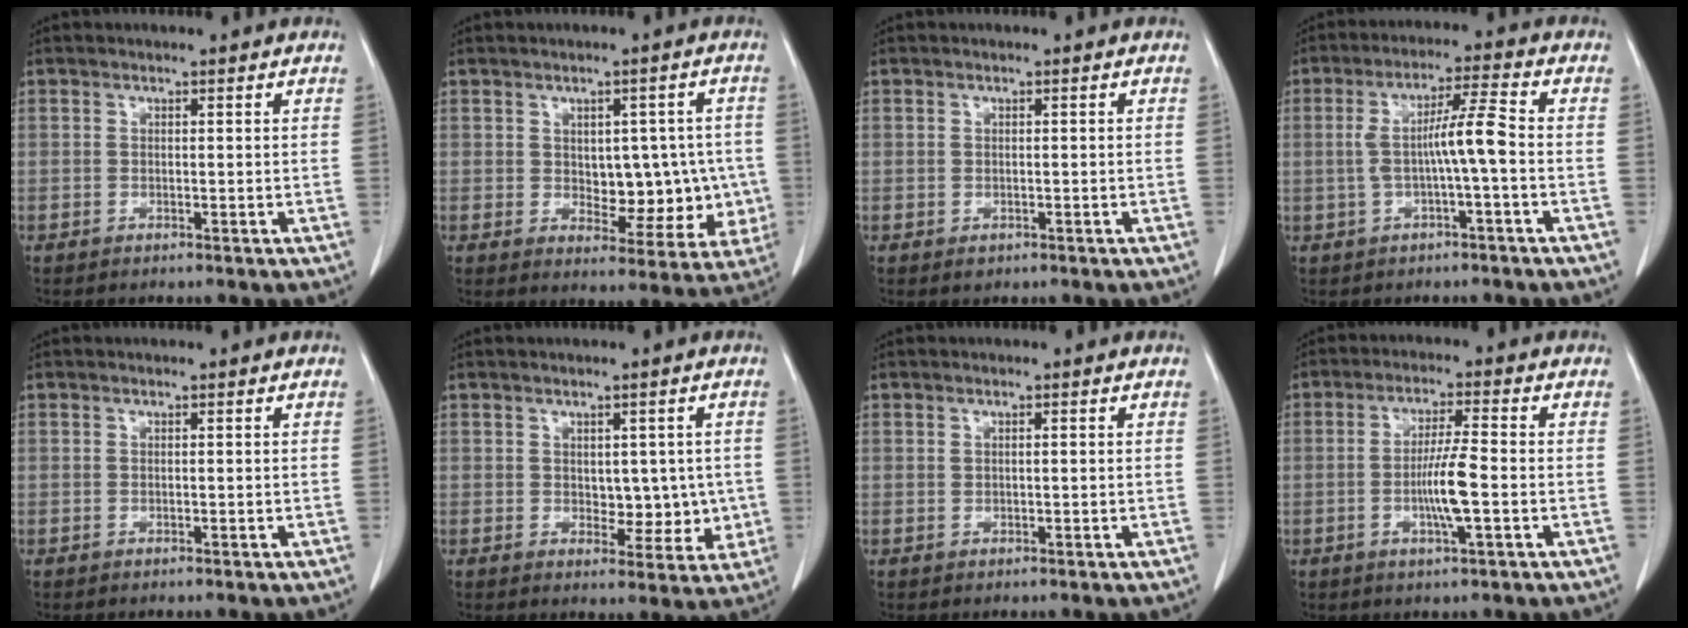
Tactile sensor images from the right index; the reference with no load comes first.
{"total": 12.4, "force": [-0.2, 7.8, 9.6], "torque": [-0.135, 0.024, 0.026]}
{"total": 1.8, "force": [-0.6, 1.4, 1.0], "torque": [-0.020, 0.001, 0.001]}
{"total": 7.2, "force": [-0.8, 0.3, 7.2], "torque": [-0.136, 0.024, -0.011]}
{"total": 0.0}
{"total": 7.3, "force": [0.1, 4.7, 5.6], "torque": [-0.065, 0.011, 0.016]}
{"total": 1.1, "force": [0.2, 0.6, 0.9], "torque": [-0.023, 0.008, 0.005]}
{"total": 7.1, "force": [-1.5, 0.6, 6.9], "torque": [-0.132, -0.002, -0.029]}